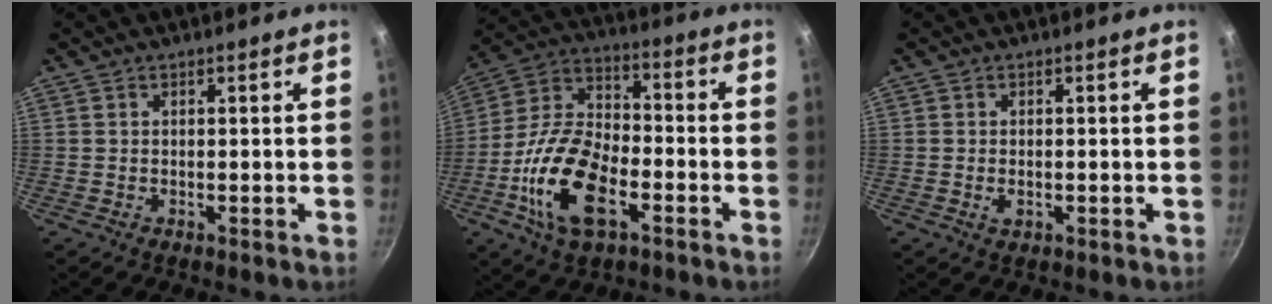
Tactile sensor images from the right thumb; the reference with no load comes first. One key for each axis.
{"total": 18.6, "fx": -6.6, "fy": 9.9, "fz": 14.4, "tx": -0.266, "ty": 0.034, "tz": -0.137}
{"total": 1.8, "fx": -0.4, "fy": 1.1, "fz": 1.4, "tx": -0.023, "ty": -0.001, "tz": -0.007}